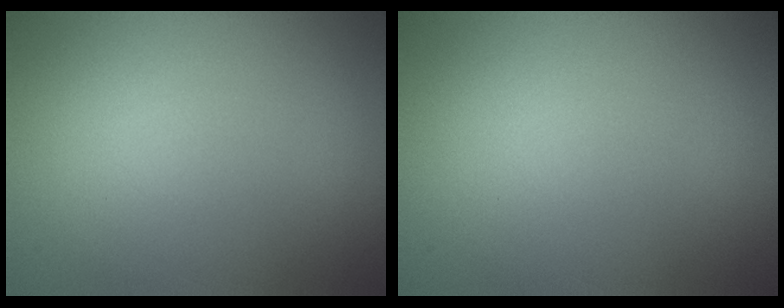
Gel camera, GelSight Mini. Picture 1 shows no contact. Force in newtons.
{"total": 0.0}